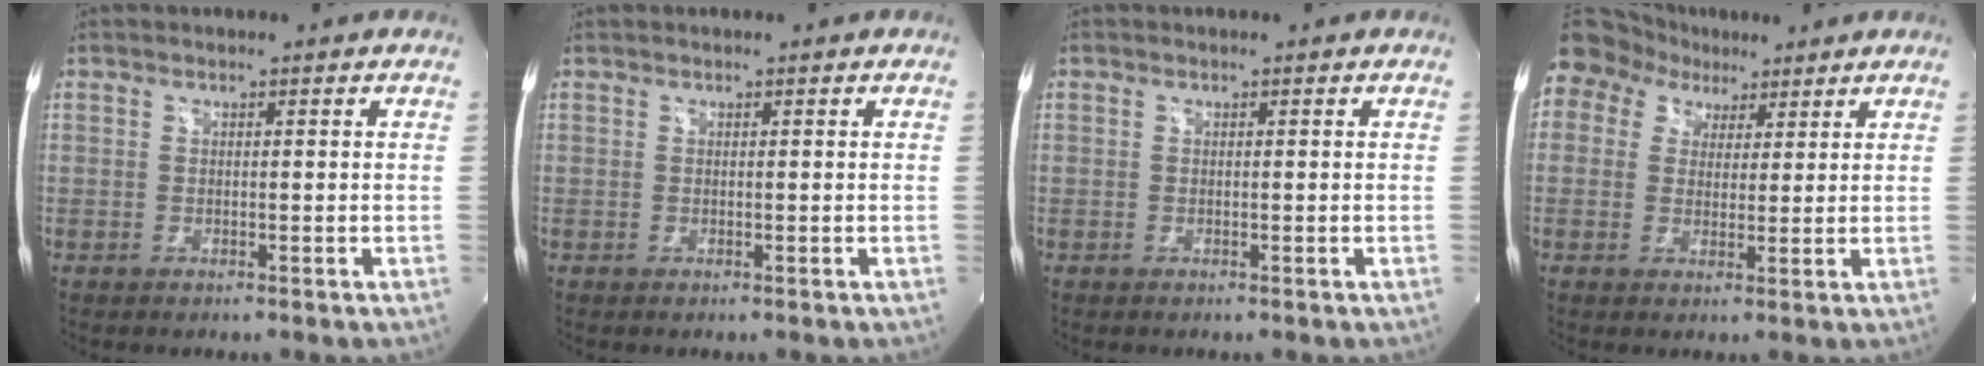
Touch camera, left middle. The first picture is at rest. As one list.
[{"total": 0.0}, {"total": 0.0}, {"total": 14.8, "force": [8.5, 11.2, 4.4], "torque": [-0.145, 0.073, 0.162]}]